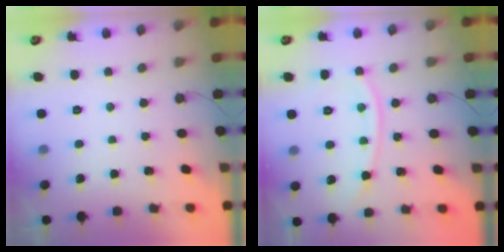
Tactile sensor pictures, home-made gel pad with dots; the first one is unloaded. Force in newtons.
{"total": 10.6, "press": 10.5, "slide": 1.2}